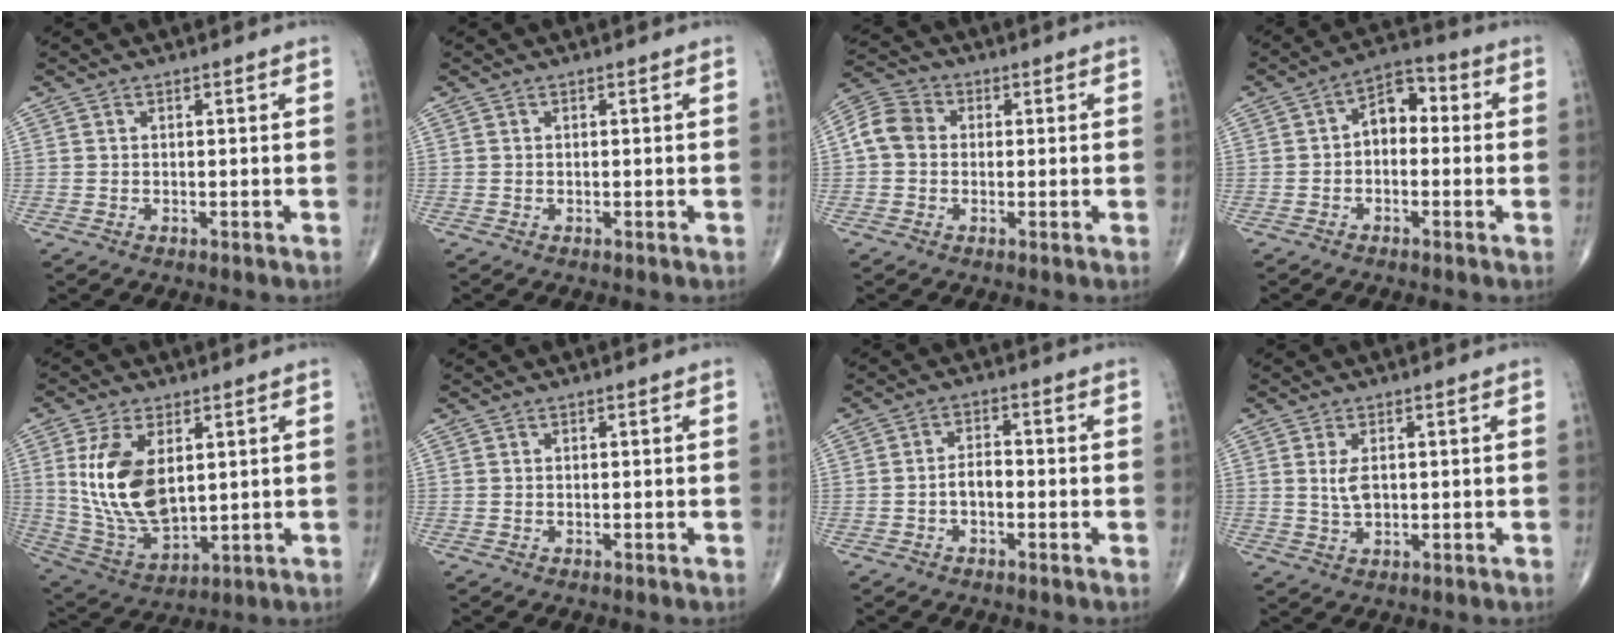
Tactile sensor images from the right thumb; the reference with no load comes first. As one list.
[{"total": 0.0}, {"total": 6.4, "force": [0.1, 5.4, 3.5], "torque": [-0.059, 0.021, -0.011]}, {"total": 6.9, "force": [0.0, 4.6, 5.2], "torque": [-0.055, 0.029, -0.016]}, {"total": 15.0, "force": [3.2, 8.1, 12.2], "torque": [-0.231, -0.019, 0.080]}, {"total": 0.0}, {"total": 3.3, "force": [-1.1, 1.9, 2.4], "torque": [-0.036, 0.016, -0.023]}, {"total": 3.4, "force": [0.7, 1.8, 2.8], "torque": [-0.054, -0.008, 0.017]}]